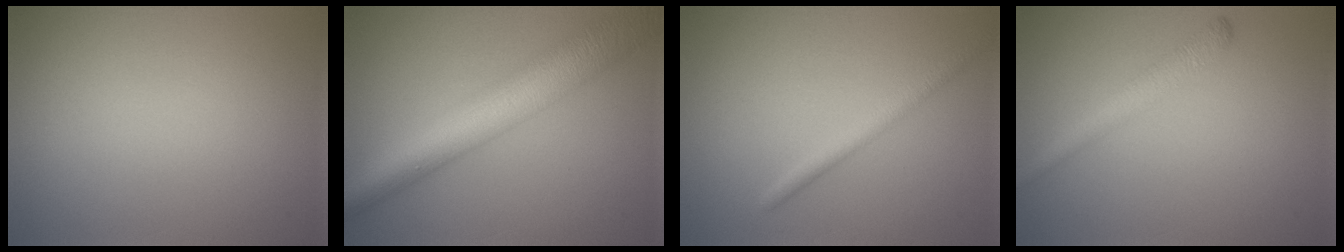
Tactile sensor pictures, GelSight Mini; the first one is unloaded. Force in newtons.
{"total": 8.8, "press": 8.8, "slide": 0.2}
{"total": 1.8, "press": 1.8, "slide": 0.1}
{"total": 2.3, "press": 2.3, "slide": 0.1}